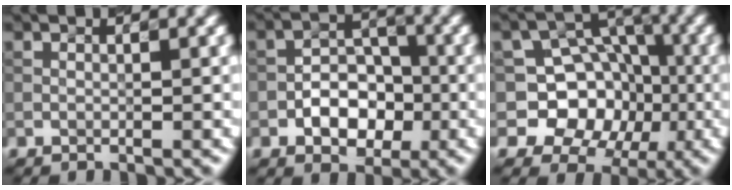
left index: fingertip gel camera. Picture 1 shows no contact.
{"total": 4.0, "force": [-1.8, 2.7, 2.4], "torque": [-0.030, 0.008, -0.022]}
{"total": 8.1, "force": [-1.9, 7.3, 2.9], "torque": [-0.028, 0.026, -0.053]}